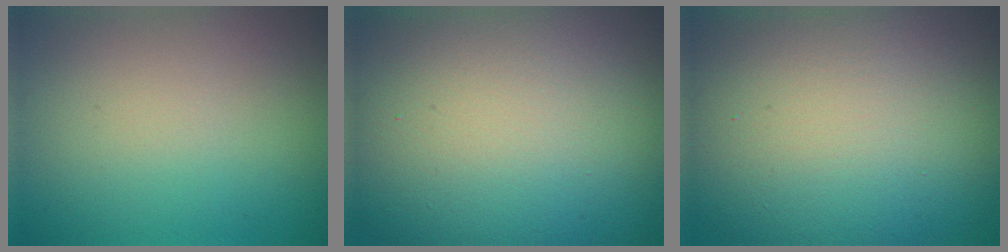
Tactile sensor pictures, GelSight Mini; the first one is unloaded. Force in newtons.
{"total": 21.6, "press": 21.6, "slide": 0.7}
{"total": 17.1, "press": 17.0, "slide": 1.1}